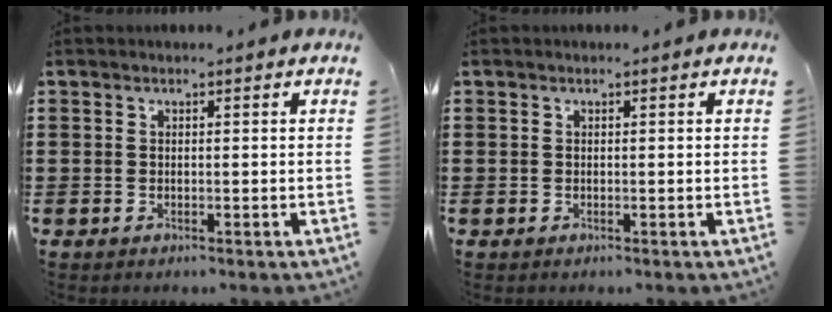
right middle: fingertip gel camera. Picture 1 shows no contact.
{"total": 0.0}